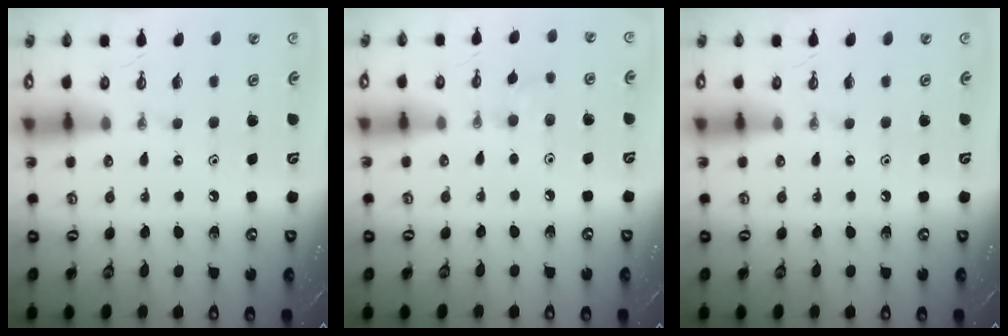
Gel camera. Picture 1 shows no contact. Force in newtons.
{"total": 5.3, "press": 5.2, "slide": 0.9}
{"total": 0.0}